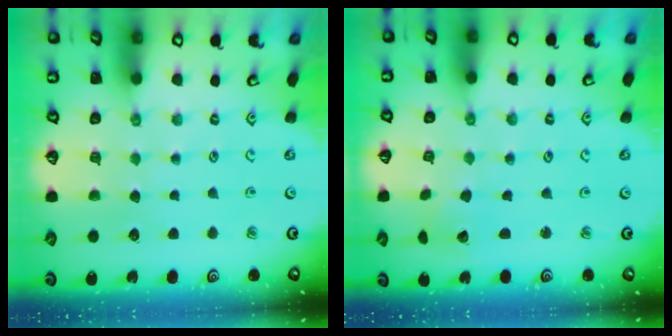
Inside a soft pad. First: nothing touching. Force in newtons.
{"total": 2.2, "press": 2.2, "slide": 0.2}